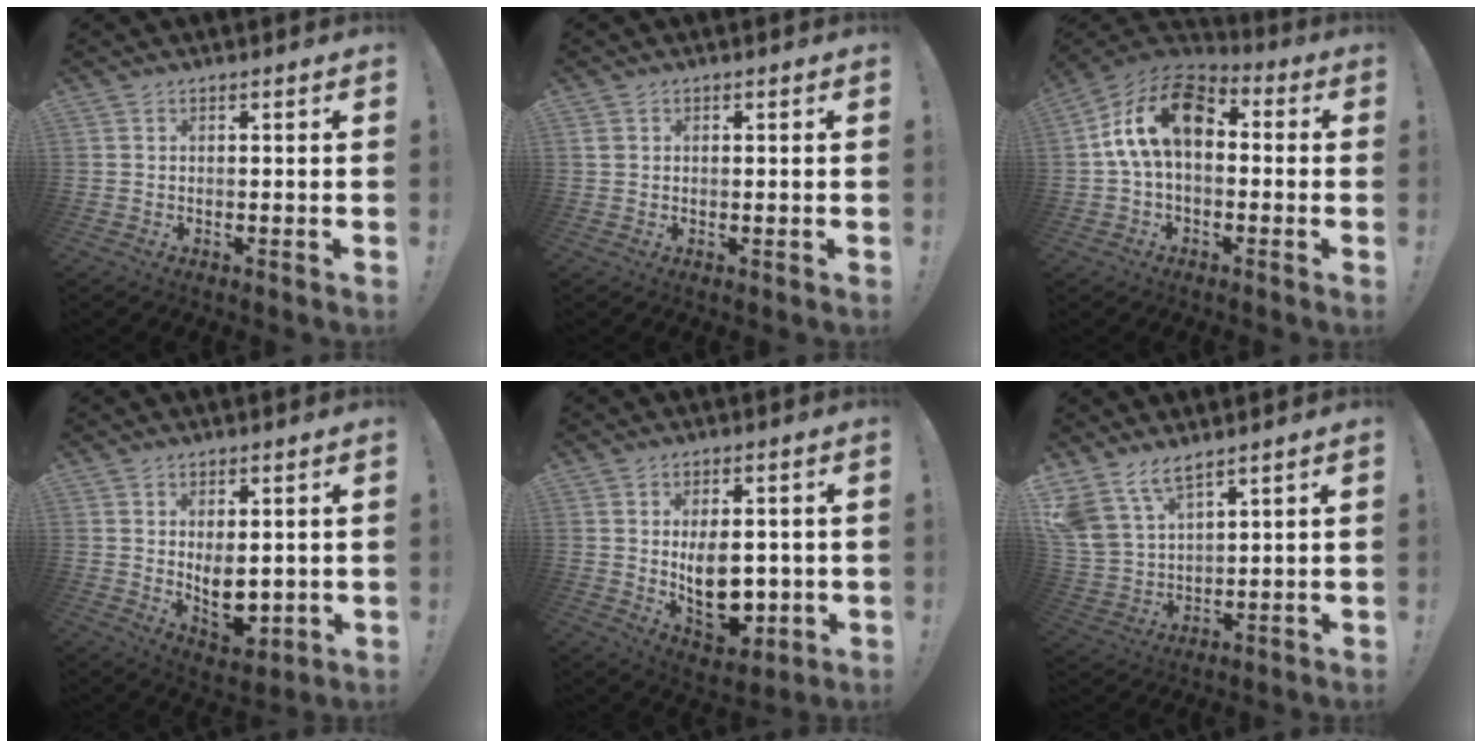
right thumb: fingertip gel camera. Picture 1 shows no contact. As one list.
[{"total": 1.2, "force": [0.5, 0.9, 0.6], "torque": [-0.007, 0.001, 0.008]}, {"total": 16.1, "force": [3.0, 9.5, 12.6], "torque": [-0.222, 0.010, 0.056]}, {"total": 7.9, "force": [1.0, 4.6, 6.3], "torque": [-0.082, -0.023, 0.022]}, {"total": 12.1, "force": [-0.2, 7.7, 9.3], "torque": [-0.135, -0.008, 0.004]}, {"total": 10.3, "force": [8.0, 4.5, 4.7], "torque": [-0.122, -0.042, 0.159]}]